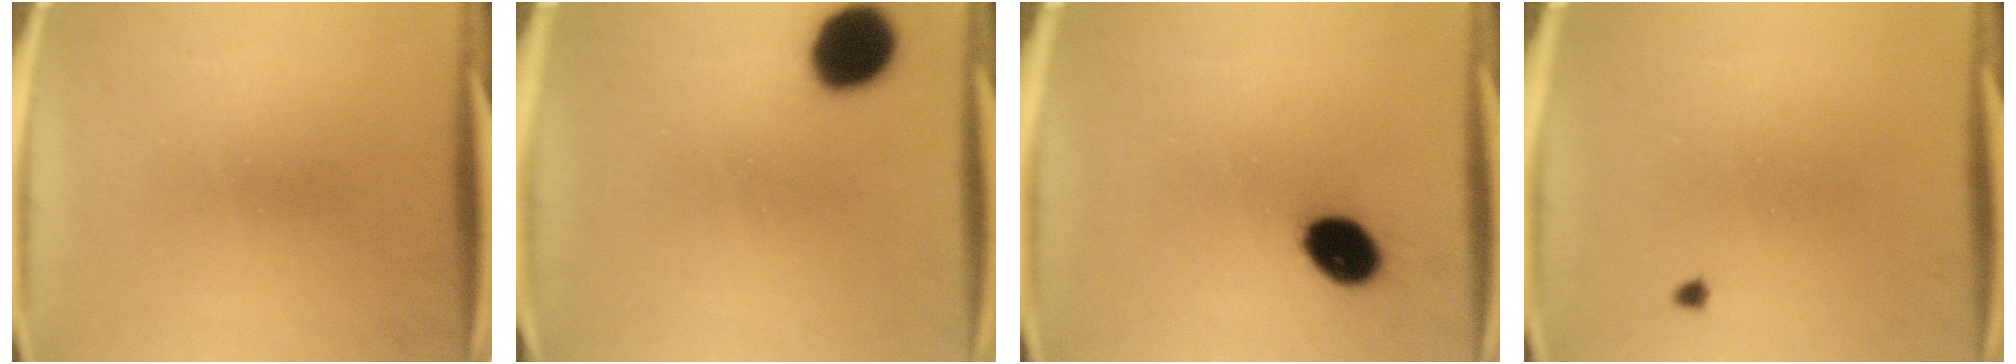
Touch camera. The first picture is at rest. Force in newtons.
{"total": 11.3}
{"total": 8.6}
{"total": 0.6}